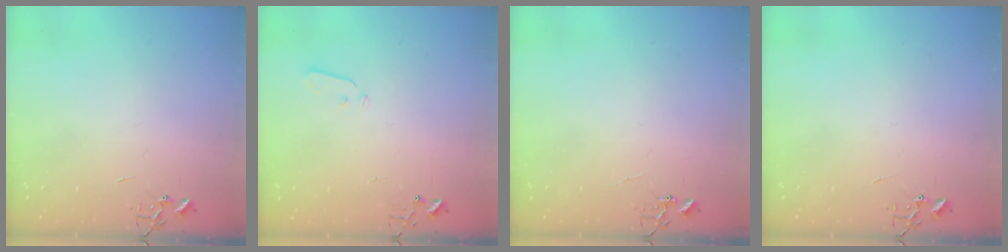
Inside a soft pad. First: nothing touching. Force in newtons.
{"total": 3.6, "press": 3.6, "slide": 0.2}
{"total": 4.3, "press": 4.3, "slide": 0.3}
{"total": 0.0}